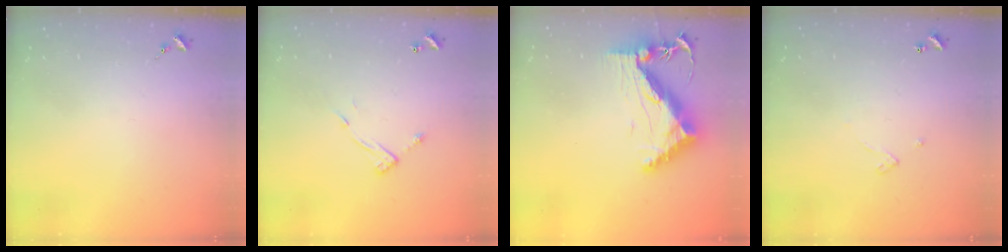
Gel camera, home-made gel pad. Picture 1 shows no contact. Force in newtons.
{"total": 7.9, "press": 7.9, "slide": 0.3}
{"total": 13.5, "press": 13.4, "slide": 1.2}
{"total": 3.2, "press": 3.2, "slide": 0.2}